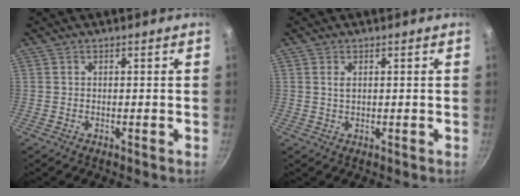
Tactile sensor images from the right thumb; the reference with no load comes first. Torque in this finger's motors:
{"motor_torque": [-0.59, 0.11, -0.70, -0.02, -0.01]}